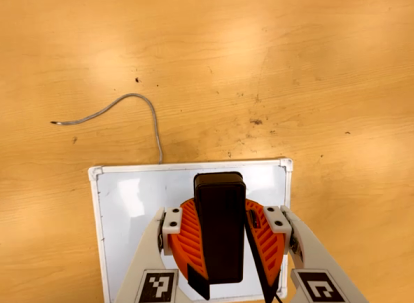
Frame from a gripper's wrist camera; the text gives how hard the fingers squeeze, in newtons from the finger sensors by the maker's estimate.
{"total": 10.6, "left": 10.2, "right": 11.1}